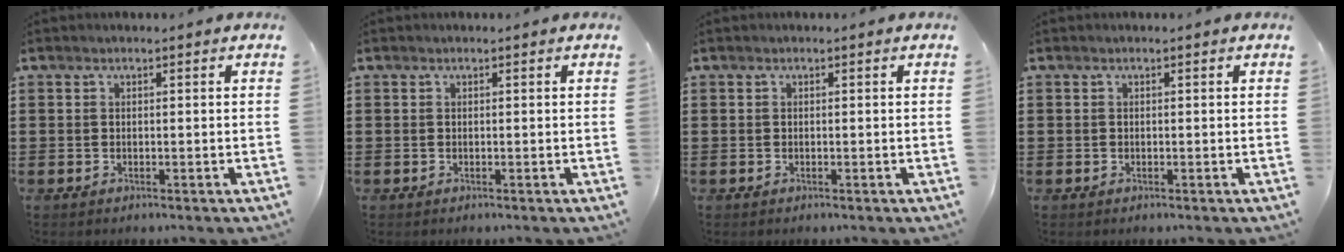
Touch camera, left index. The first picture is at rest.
{"total": 0.0}
{"total": 0.0}
{"total": 0.0}